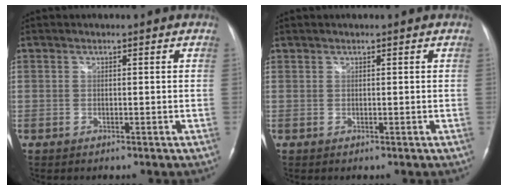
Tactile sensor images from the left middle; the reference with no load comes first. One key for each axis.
{"total": 0.0}